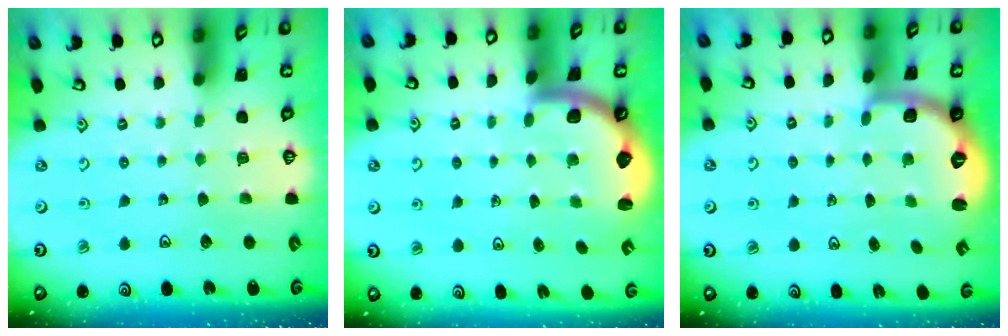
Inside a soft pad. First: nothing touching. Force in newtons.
{"total": 2.3, "press": 2.3, "slide": 0.4}
{"total": 2.6, "press": 1.5, "slide": 2.1}